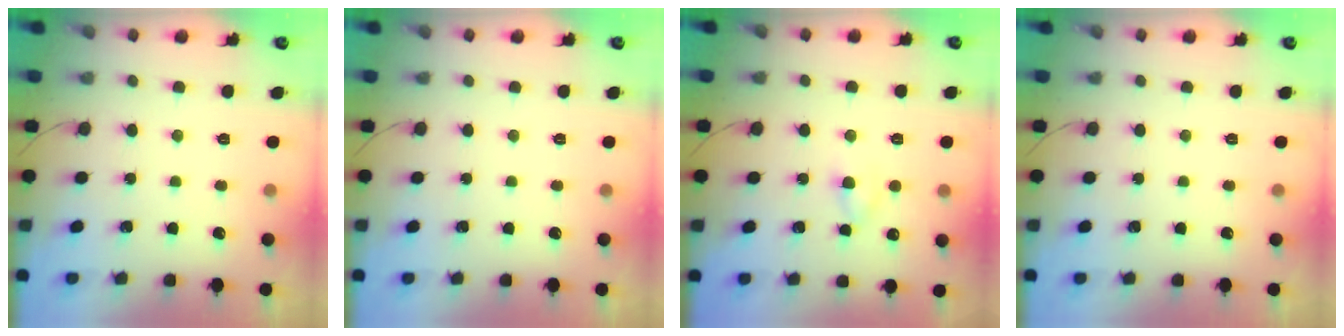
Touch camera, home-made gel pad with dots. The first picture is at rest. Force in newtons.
{"total": 0.0}
{"total": 2.1, "press": 1.9, "slide": 0.9}
{"total": 0.0}